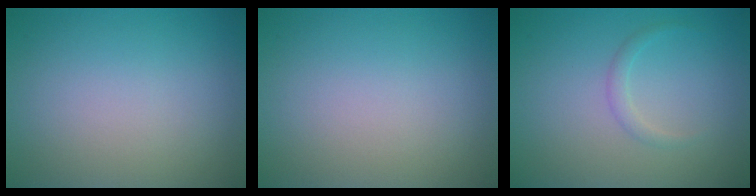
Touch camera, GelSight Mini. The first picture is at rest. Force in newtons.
{"total": 0.0}
{"total": 1.0, "press": 1.0, "slide": 0.1}